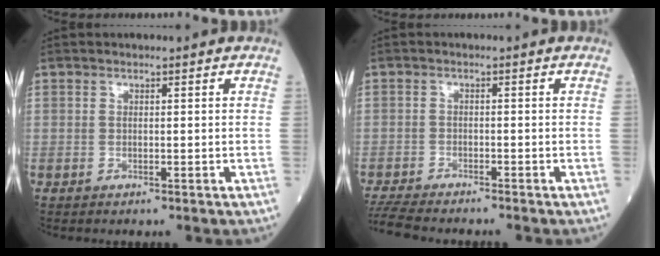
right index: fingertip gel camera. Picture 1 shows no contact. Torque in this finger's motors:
{"motor_torque": [-0.32, -0.37, -0.66, -0.21]}